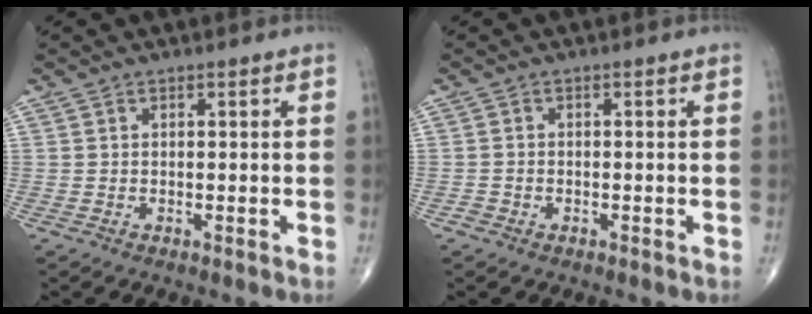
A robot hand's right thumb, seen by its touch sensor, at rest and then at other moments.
{"total": 1.1, "force": [-0.6, 0.9, 0.3], "torque": [-0.005, 0.005, -0.012]}